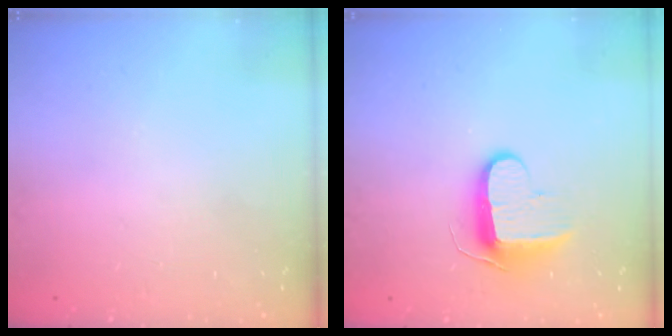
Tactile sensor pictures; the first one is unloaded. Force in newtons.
{"total": 9.8, "press": 9.7, "slide": 0.9}